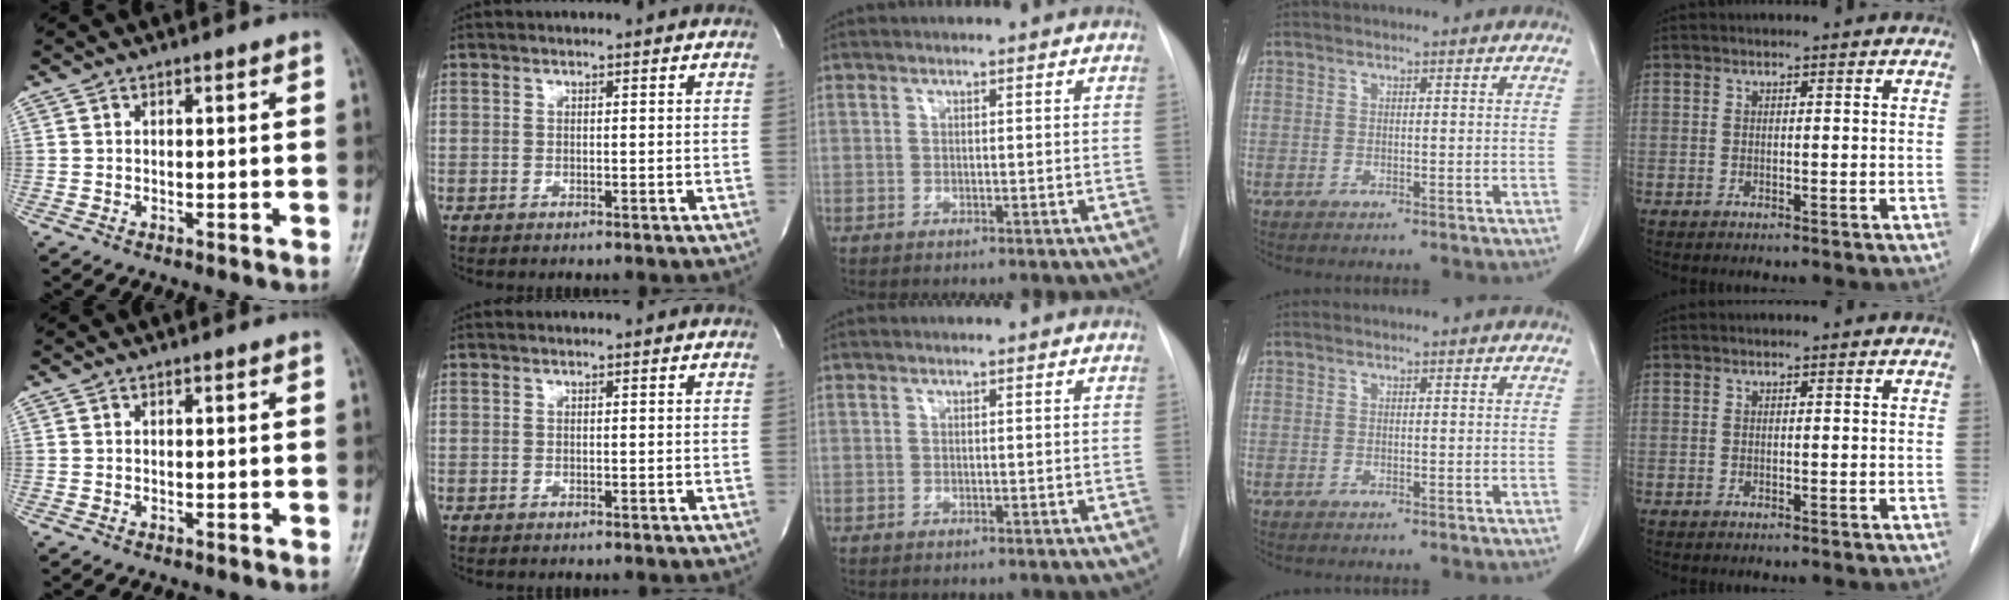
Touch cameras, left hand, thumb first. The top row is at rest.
{}